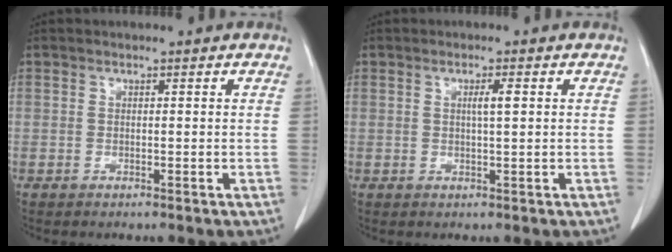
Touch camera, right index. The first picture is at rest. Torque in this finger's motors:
{"motor_torque": [0.24, 0.18, 0.03, 0.04]}